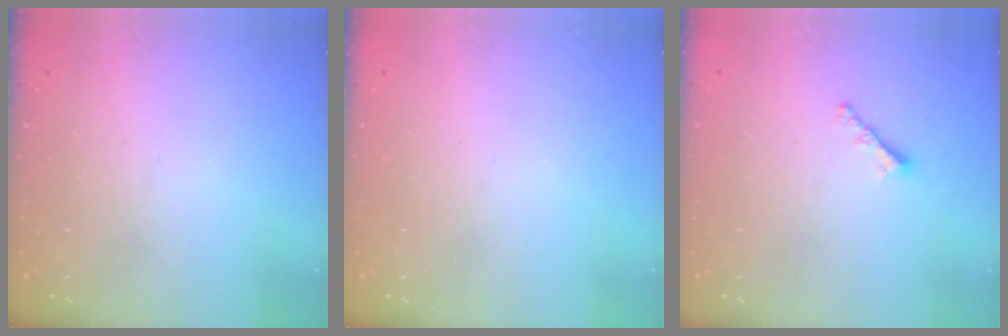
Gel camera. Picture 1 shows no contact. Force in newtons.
{"total": 0.0}
{"total": 2.2, "press": 2.2, "slide": 0.5}